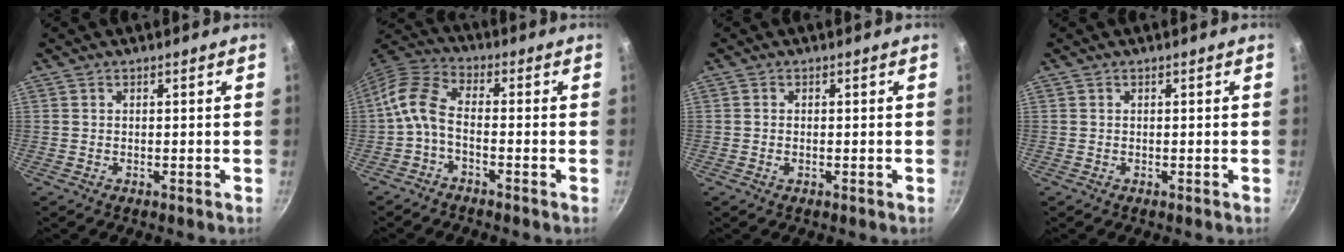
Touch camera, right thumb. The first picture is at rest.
{"total": 7.5, "force": [-2.3, 3.7, 6.1], "torque": [-0.142, 0.036, -0.061]}
{"total": 0.7, "force": [-0.2, 0.4, 0.5], "torque": [-0.014, 0.002, -0.005]}
{"total": 0.0}